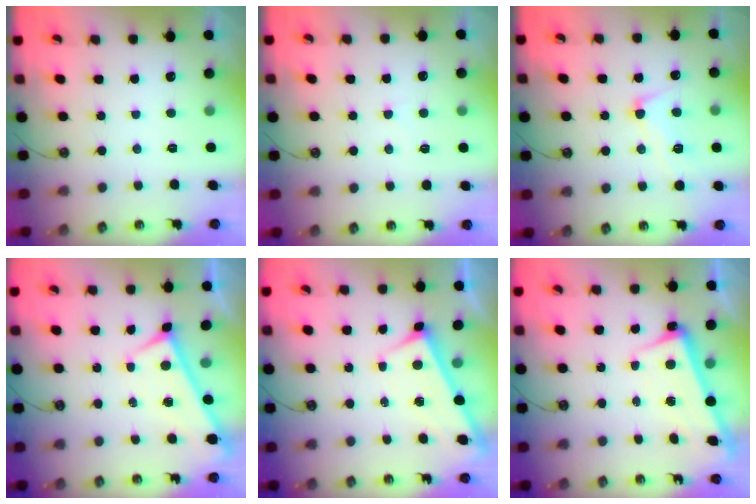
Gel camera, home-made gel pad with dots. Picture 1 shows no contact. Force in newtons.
{"total": 2.5, "press": 2.3, "slide": 0.8}
{"total": 4.6, "press": 4.5, "slide": 1.1}
{"total": 0.0}
{"total": 3.2, "press": 3.2, "slide": 0.2}
{"total": 2.2, "press": 2.0, "slide": 0.8}